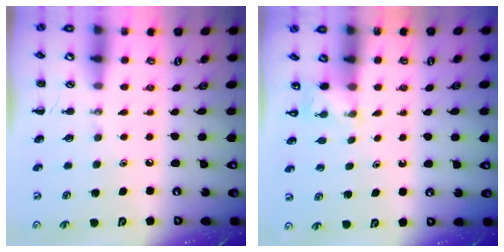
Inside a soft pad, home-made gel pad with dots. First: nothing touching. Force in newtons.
{"total": 2.2, "press": 2.1, "slide": 0.7}